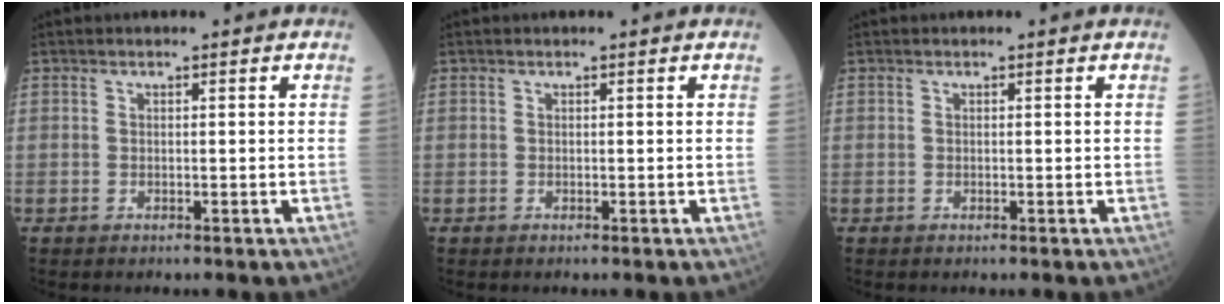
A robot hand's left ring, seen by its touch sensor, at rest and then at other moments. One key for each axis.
{"total": 0.0}
{"total": 0.0}